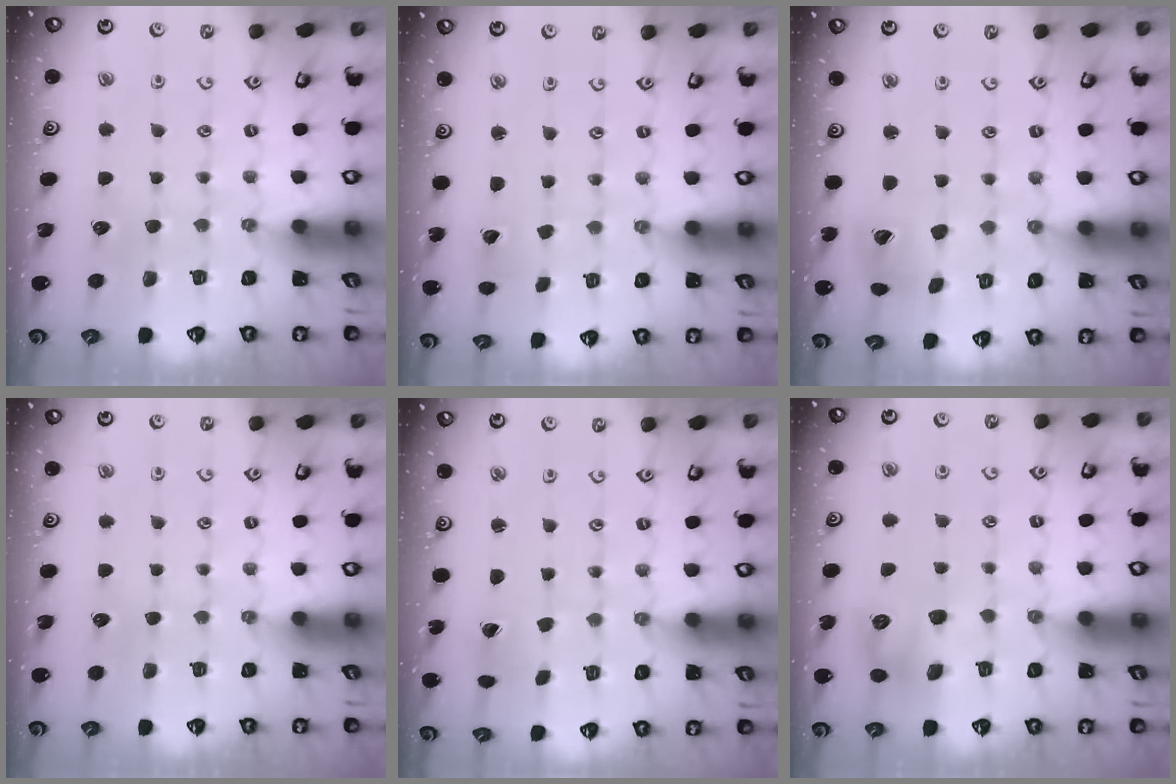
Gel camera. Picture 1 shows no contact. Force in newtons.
{"total": 1.5, "press": 1.5, "slide": 0.2}
{"total": 9.2, "press": 9.1, "slide": 1.2}
{"total": 0.0}
{"total": 1.0, "press": 0.9, "slide": 0.4}
{"total": 8.5, "press": 8.5, "slide": 0.8}